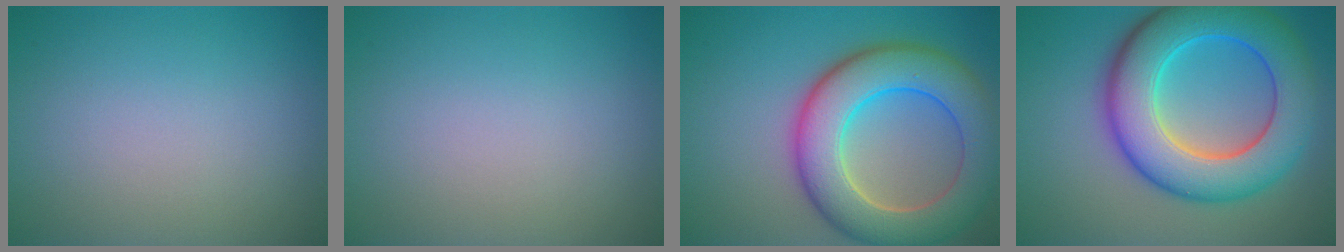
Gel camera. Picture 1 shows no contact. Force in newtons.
{"total": 0.0}
{"total": 9.9, "press": 9.8, "slide": 0.7}
{"total": 11.0, "press": 11.0, "slide": 0.2}